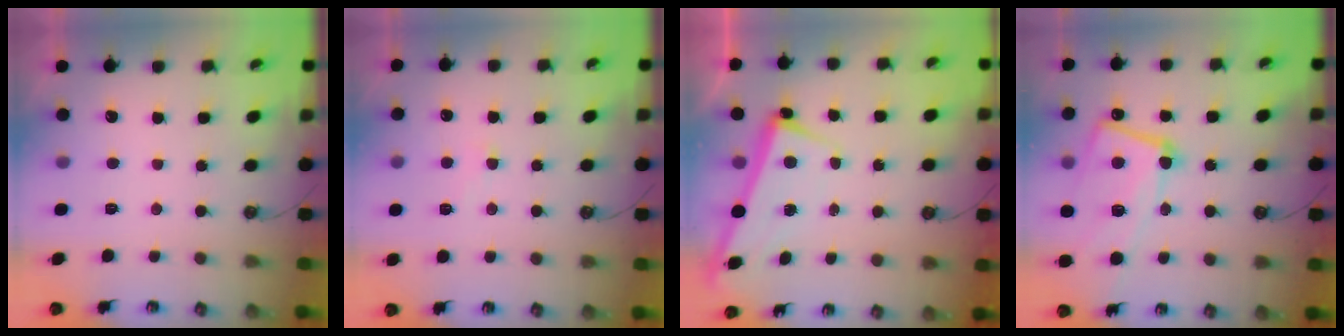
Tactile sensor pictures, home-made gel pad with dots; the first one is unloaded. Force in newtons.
{"total": 1.5, "press": 1.2, "slide": 0.8}
{"total": 2.5, "press": 2.4, "slide": 0.5}
{"total": 15.3, "press": 15.3, "slide": 1.3}